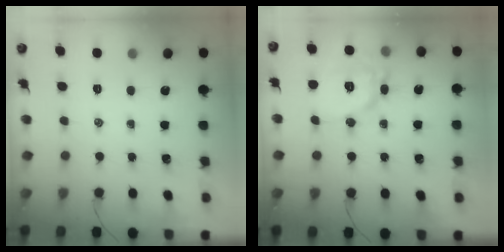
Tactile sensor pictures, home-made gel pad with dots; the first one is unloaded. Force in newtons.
{"total": 12.9, "press": 12.9, "slide": 0.7}